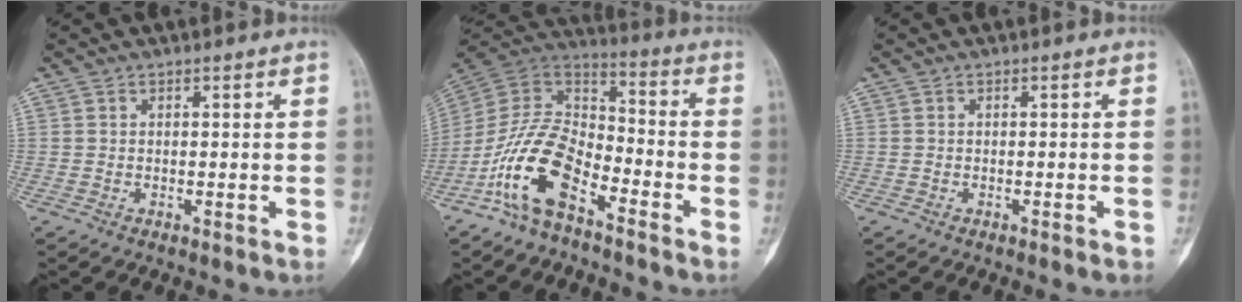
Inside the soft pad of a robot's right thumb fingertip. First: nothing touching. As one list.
[{"total": 14.8, "force": [-8.1, 7.2, 10.2], "torque": [-0.186, 0.073, -0.164]}, {"total": 1.1, "force": [-0.7, 0.0, 0.8], "torque": [-0.015, 0.003, -0.007]}]